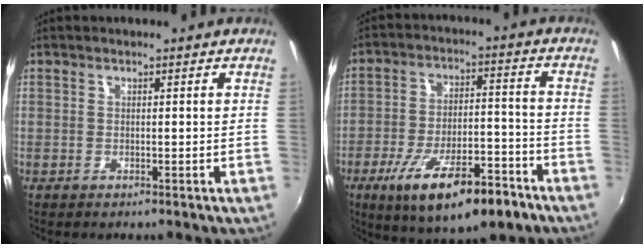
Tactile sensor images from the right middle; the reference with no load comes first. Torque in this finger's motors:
{"motor_torque": [1.60, -0.53, 0.35, 0.21]}